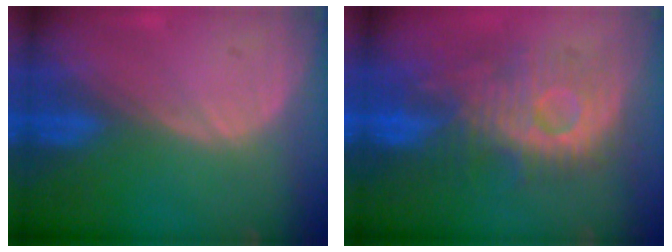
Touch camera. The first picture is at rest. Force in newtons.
{"total": 9.9, "press": 9.8, "slide": 1.8}